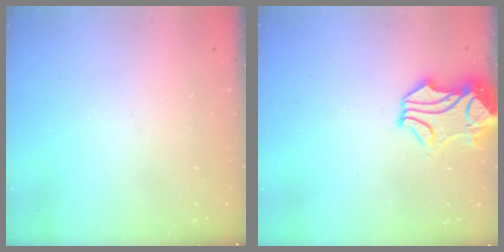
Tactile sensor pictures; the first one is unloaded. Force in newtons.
{"total": 2.4, "press": 2.1, "slide": 1.2}